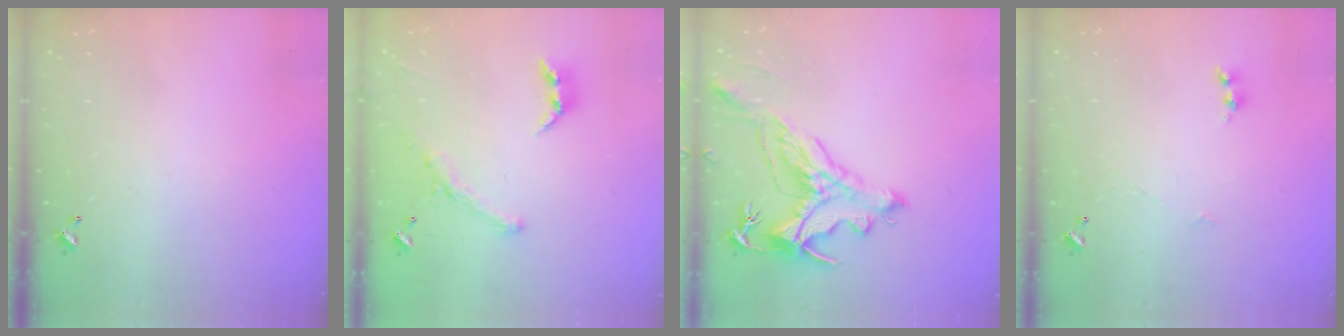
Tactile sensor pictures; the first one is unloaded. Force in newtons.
{"total": 2.4, "press": 2.0, "slide": 1.3}
{"total": 2.5, "press": 2.2, "slide": 1.2}
{"total": 1.2, "press": 1.1, "slide": 0.4}